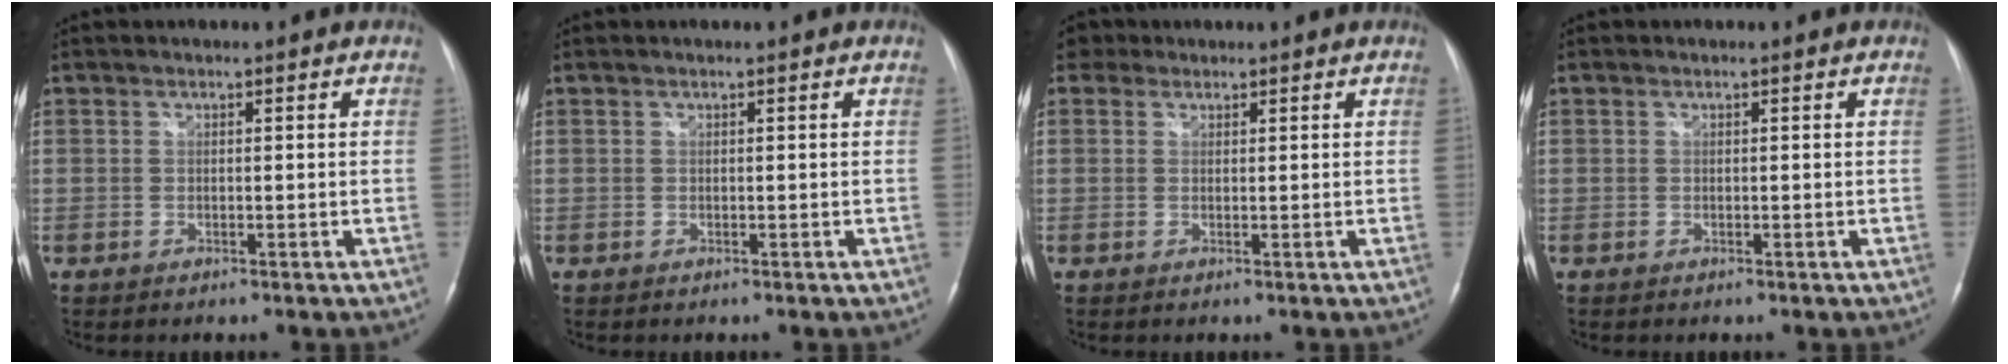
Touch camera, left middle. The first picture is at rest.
{"total": 0.0}
{"total": 2.3, "force": [1.5, 1.8, 0.2], "torque": [-0.002, 0.016, 0.022]}
{"total": 0.0}